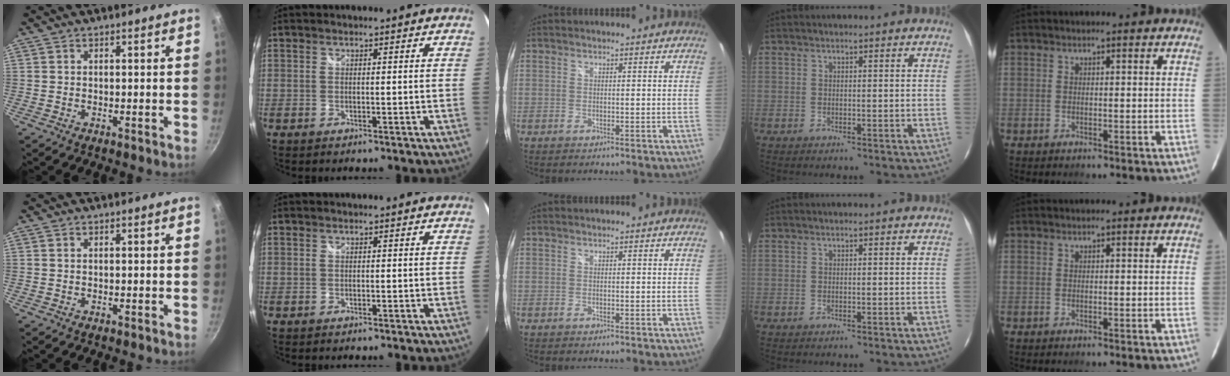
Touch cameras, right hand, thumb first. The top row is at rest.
{}